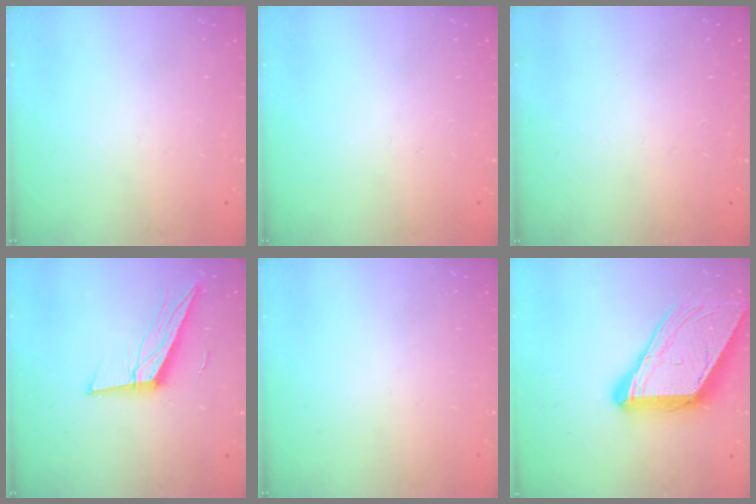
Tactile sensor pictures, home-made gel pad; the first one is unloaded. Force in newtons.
{"total": 0.0}
{"total": 1.6, "press": 1.6, "slide": 0.1}
{"total": 12.7, "press": 12.6, "slide": 1.7}
{"total": 0.0}
{"total": 19.0, "press": 18.8, "slide": 2.2}